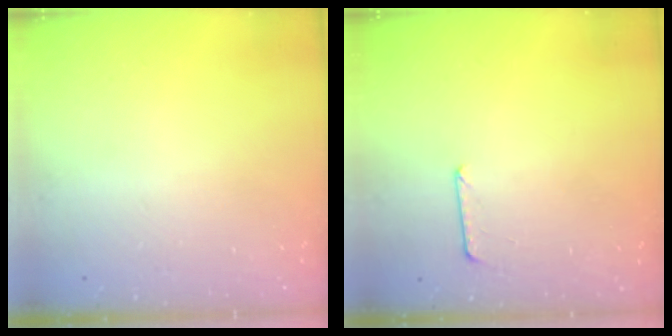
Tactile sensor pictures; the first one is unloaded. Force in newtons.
{"total": 5.4, "press": 5.3, "slide": 0.5}